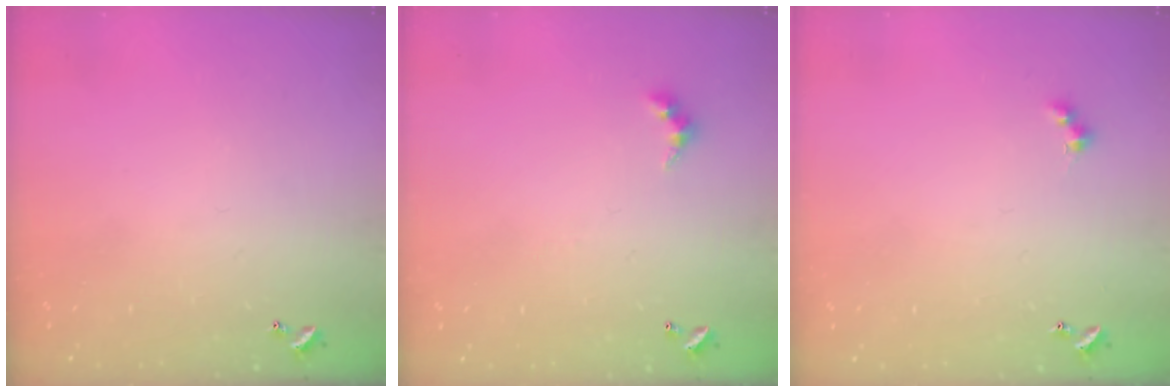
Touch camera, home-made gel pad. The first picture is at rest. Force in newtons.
{"total": 2.4, "press": 2.4, "slide": 0.5}
{"total": 3.0, "press": 2.9, "slide": 0.5}